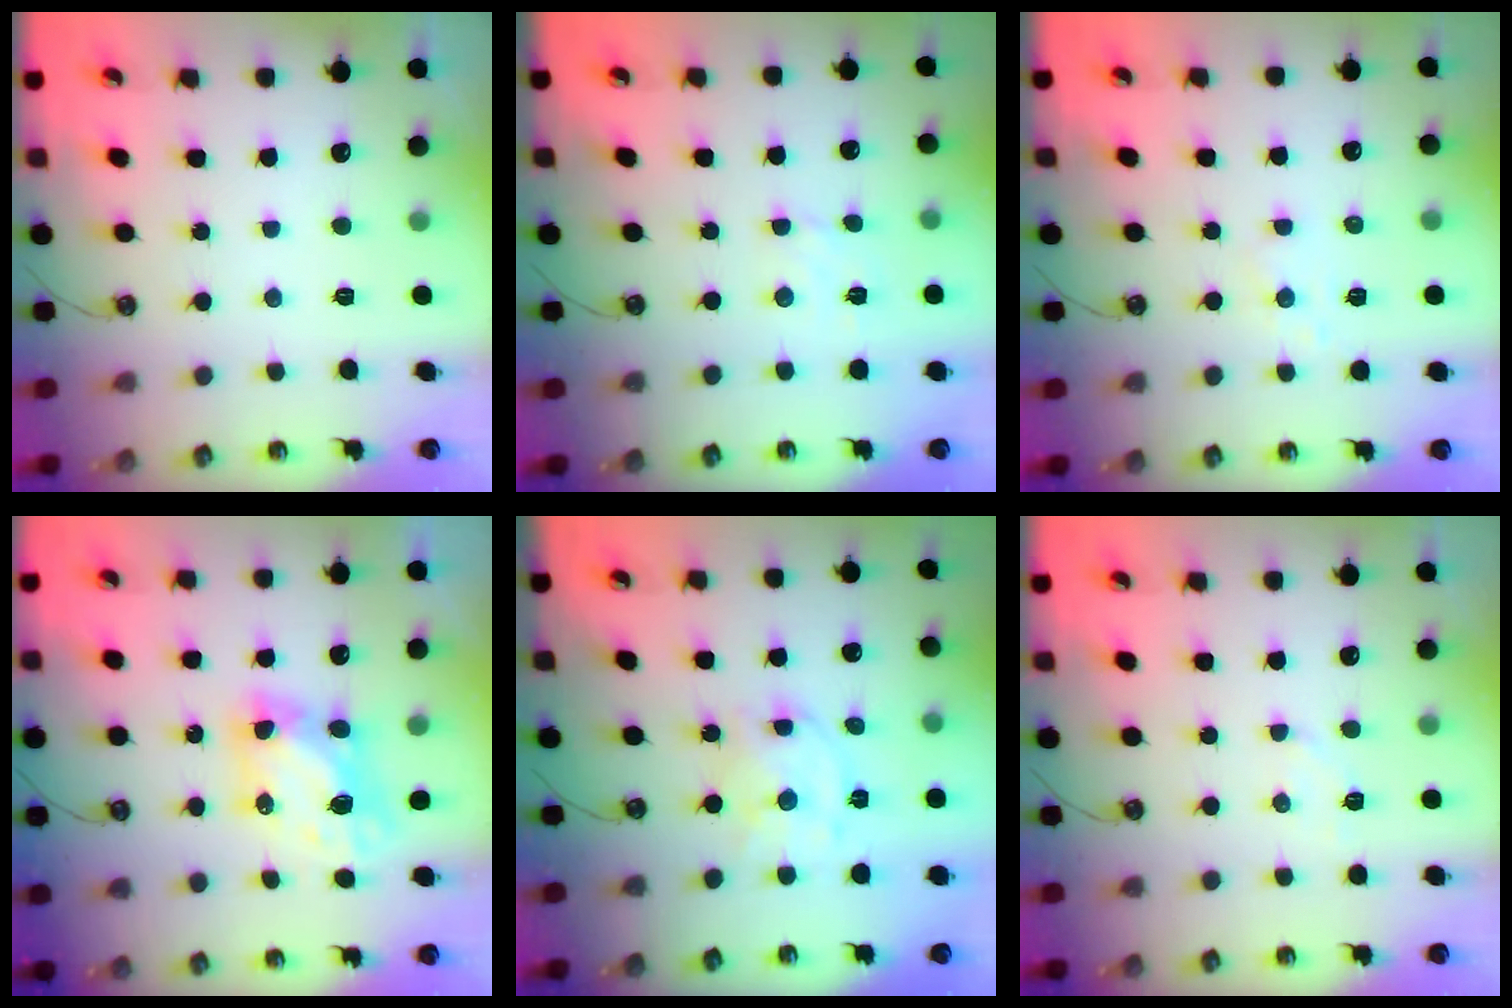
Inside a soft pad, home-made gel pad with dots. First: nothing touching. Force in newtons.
{"total": 3.0, "press": 2.9, "slide": 0.5}
{"total": 5.3, "press": 5.3, "slide": 0.6}
{"total": 7.7, "press": 7.6, "slide": 0.5}
{"total": 9.8, "press": 9.8, "slide": 0.8}
{"total": 2.9, "press": 2.9, "slide": 0.4}